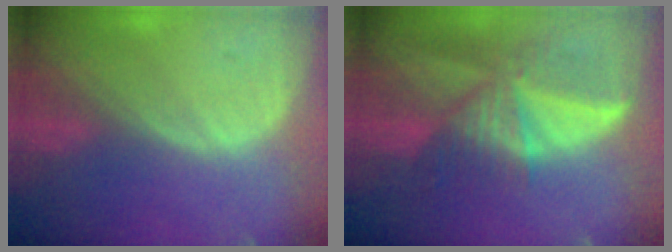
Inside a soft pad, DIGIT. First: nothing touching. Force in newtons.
{"total": 9.8, "press": 8.6, "slide": 4.7}